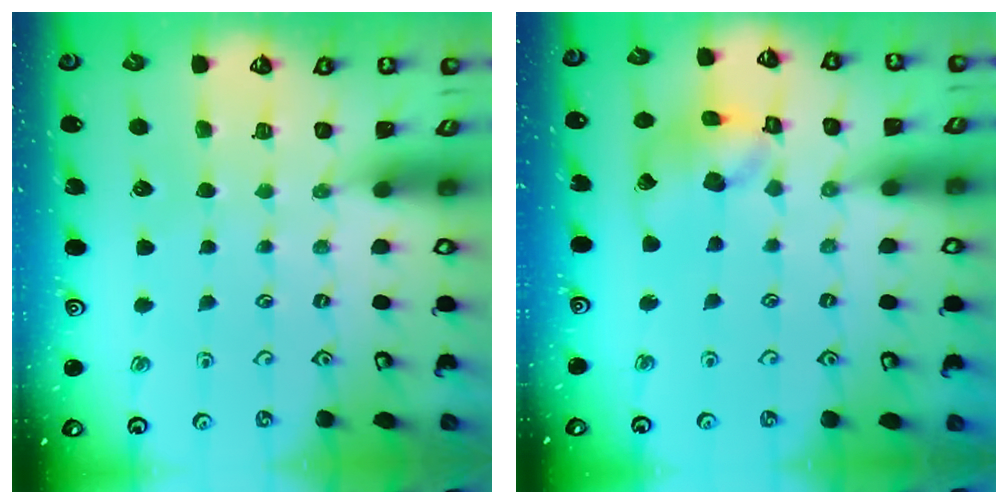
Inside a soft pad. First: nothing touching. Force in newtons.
{"total": 13.6, "press": 13.4, "slide": 1.9}